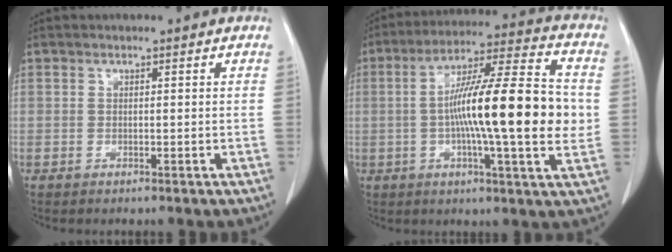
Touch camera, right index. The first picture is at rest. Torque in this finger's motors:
{"motor_torque": [2.14, 0.00, 1.05, 0.21]}